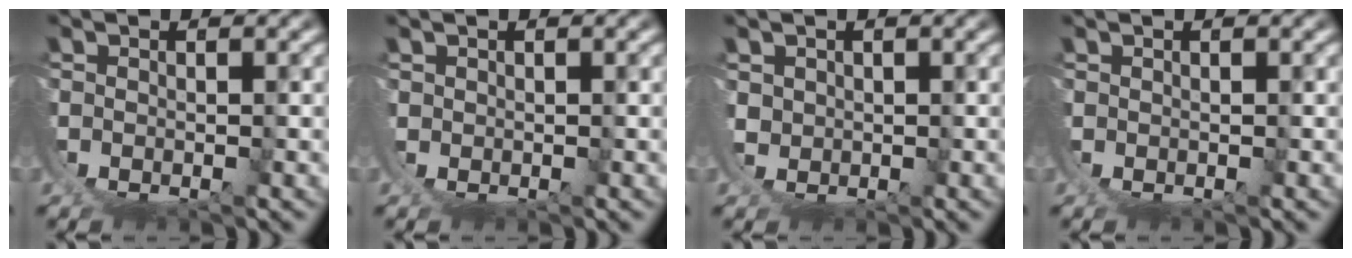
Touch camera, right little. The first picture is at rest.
{"total": 1.0, "force": [0.4, 0.1, -0.8], "torque": [0.014, 0.003, 0.005]}
{"total": 1.8, "force": [1.6, 0.0, -1.0], "torque": [0.005, -0.007, 0.030]}
{"total": 0.0}